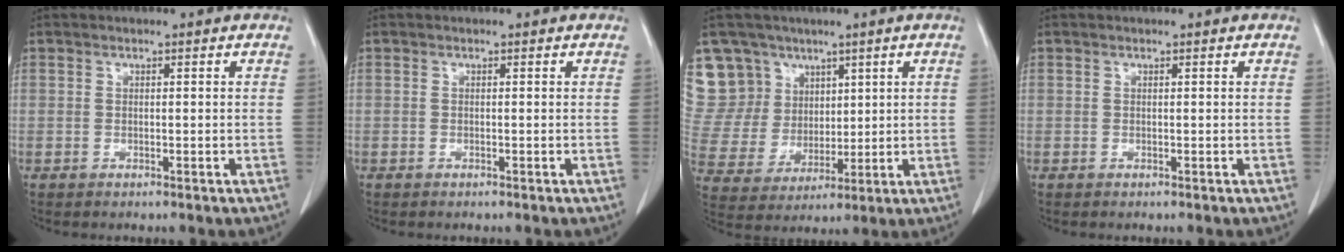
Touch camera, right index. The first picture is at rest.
{"total": 0.0}
{"total": 13.1, "force": [8.1, 10.3, 1.0], "torque": [-0.048, 0.044, 0.178]}
{"total": 0.0}